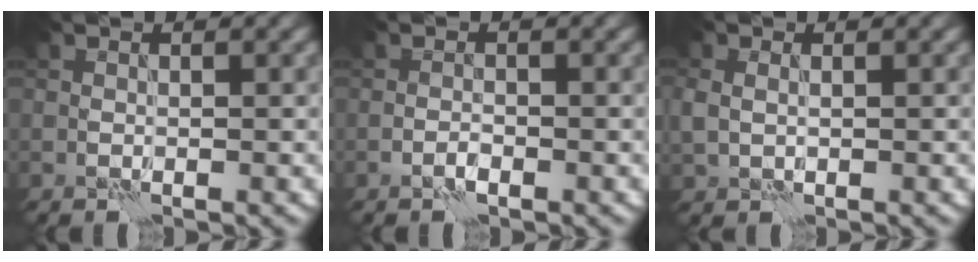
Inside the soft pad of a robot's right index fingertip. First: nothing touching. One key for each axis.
{"total": 1.0, "fx": -0.7, "fy": 0.3, "fz": 0.6, "tx": -0.014, "ty": 0.003, "tz": -0.015}
{"total": 2.0, "fx": 0.0, "fy": 1.6, "fz": 1.1, "tx": -0.030, "ty": -0.002, "tz": 0.003}